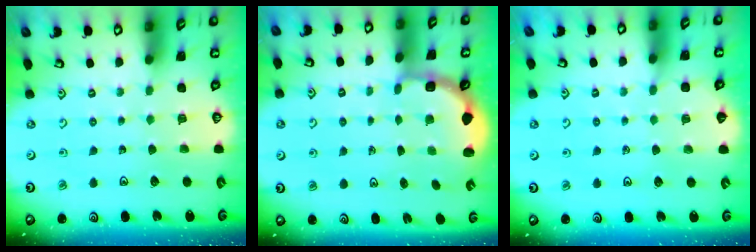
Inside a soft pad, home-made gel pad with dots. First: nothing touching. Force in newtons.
{"total": 2.7, "press": 2.3, "slide": 1.4}
{"total": 2.5, "press": 2.5, "slide": 0.3}